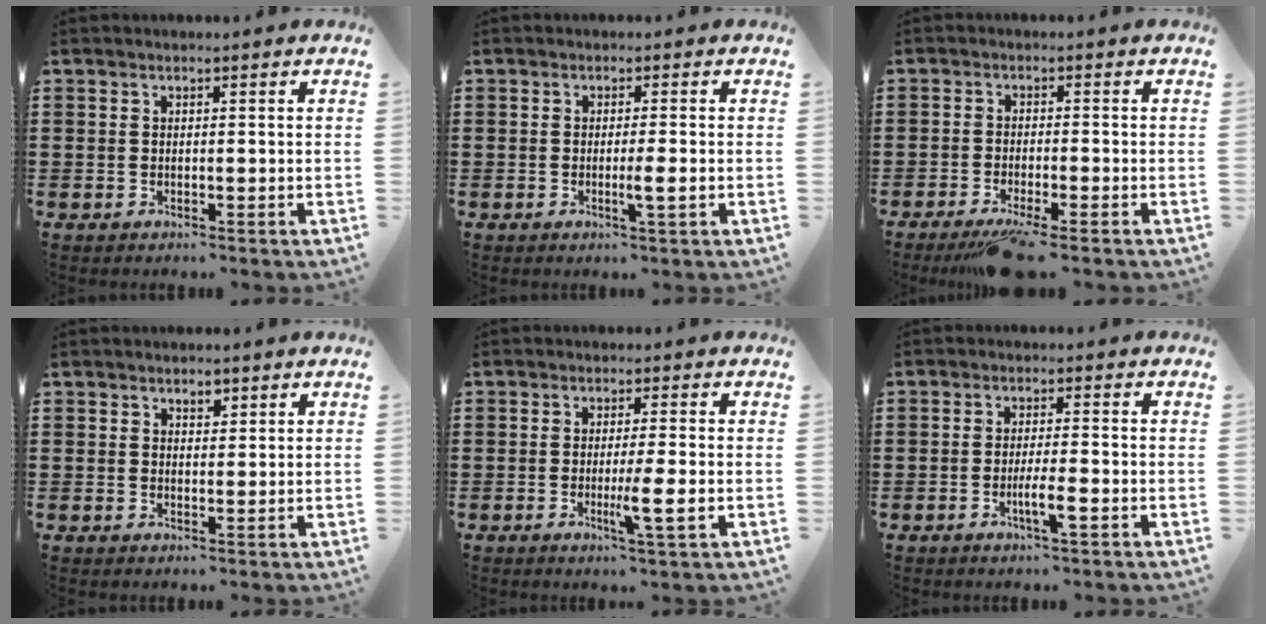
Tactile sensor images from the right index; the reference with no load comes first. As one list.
[{"total": 2.6, "force": [-0.7, -0.1, 2.5], "torque": [-0.042, -0.007, -0.013]}, {"total": 3.5, "force": [-2.7, -0.3, 2.2], "torque": [-0.036, -0.008, -0.047]}, {"total": 1.8, "force": [1.4, 0.9, 0.8], "torque": [-0.008, 0.000, 0.023]}, {"total": 5.0, "force": [-1.3, -0.2, 4.8], "torque": [-0.080, -0.013, -0.023]}, {"total": 3.9, "force": [-1.7, 0.3, 3.5], "torque": [-0.059, -0.002, -0.030]}]